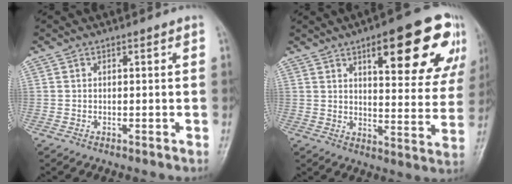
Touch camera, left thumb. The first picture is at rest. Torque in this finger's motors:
{"motor_torque": [2.50, 1.77, 1.63, -1.14, 0.08]}